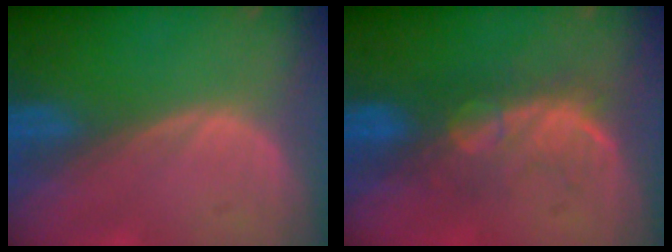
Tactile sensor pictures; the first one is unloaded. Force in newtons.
{"total": 7.6, "press": 7.3, "slide": 2.1}